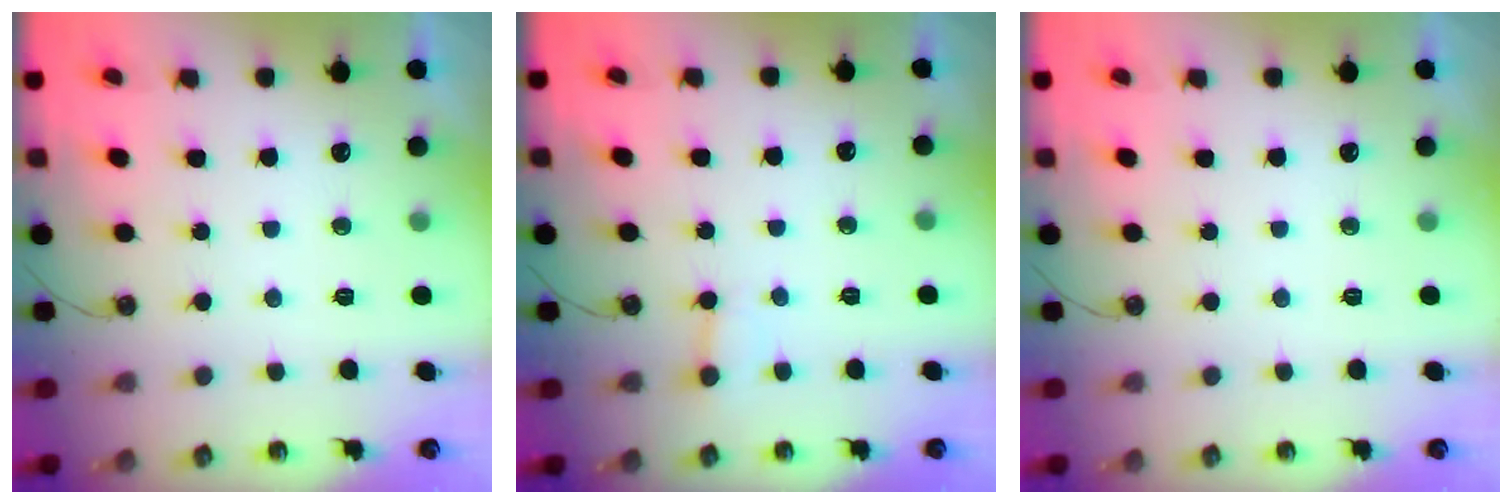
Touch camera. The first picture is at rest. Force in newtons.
{"total": 2.0, "press": 2.0, "slide": 0.0}
{"total": 0.0}